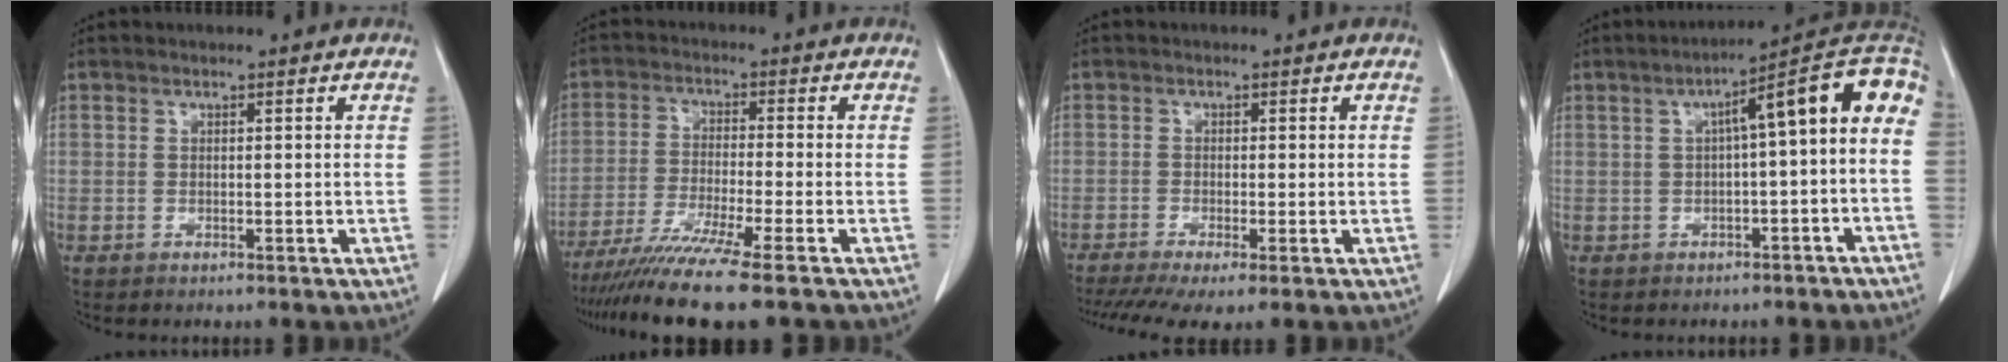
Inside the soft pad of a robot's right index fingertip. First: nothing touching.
{"total": 10.9, "force": [-8.5, -1.8, 6.5], "torque": [-0.103, -0.033, -0.139]}
{"total": 7.2, "force": [-4.7, 1.2, 5.3], "torque": [-0.091, -0.013, -0.082]}
{"total": 11.7, "force": [1.0, 1.3, 11.5], "torque": [-0.158, 0.044, 0.007]}